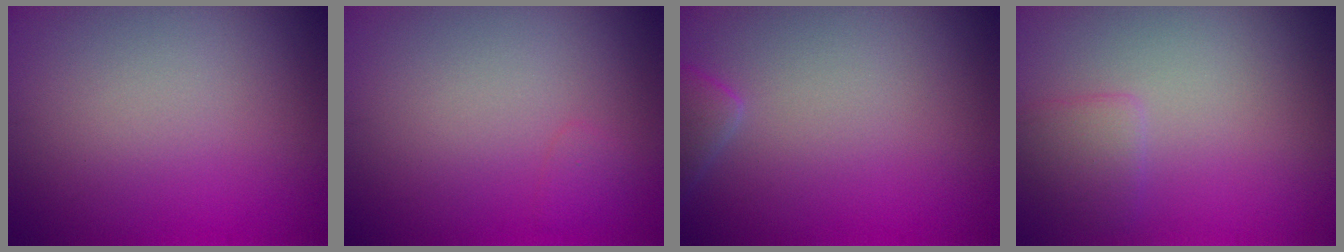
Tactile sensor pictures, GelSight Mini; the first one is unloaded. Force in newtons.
{"total": 0.8, "press": 0.8, "slide": 0.0}
{"total": 2.0, "press": 2.0, "slide": 0.2}
{"total": 1.6, "press": 1.6, "slide": 0.1}